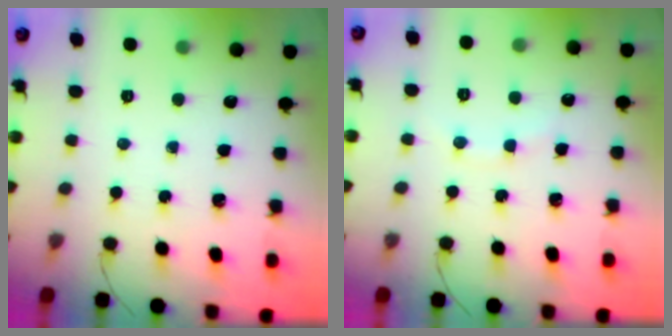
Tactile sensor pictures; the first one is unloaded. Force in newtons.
{"total": 6.0, "press": 5.8, "slide": 1.6}